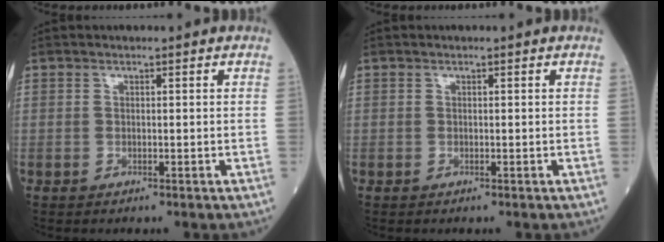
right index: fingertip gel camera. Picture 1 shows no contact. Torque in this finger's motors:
{"motor_torque": [0.00, 0.00, 0.00, -0.01]}